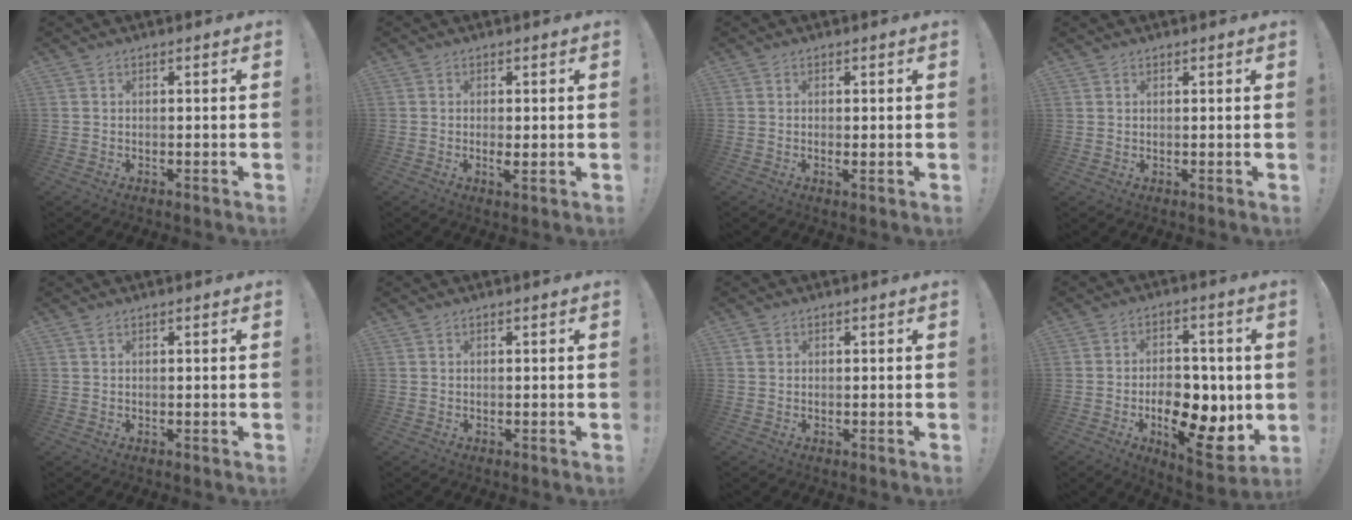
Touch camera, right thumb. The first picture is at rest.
{"total": 2.1, "force": [0.0, 0.7, 2.0], "torque": [-0.026, -0.003, 0.001]}
{"total": 1.1, "force": [0.3, 0.4, 1.0], "torque": [-0.012, -0.004, 0.005]}
{"total": 2.0, "force": [1.2, 1.6, 0.0], "torque": [0.012, -0.012, 0.019]}
{"total": 0.9, "force": [0.6, 0.2, 0.6], "torque": [-0.005, -0.003, 0.009]}
{"total": 0.0}
{"total": 0.9, "force": [0.4, 0.7, 0.2], "torque": [0.003, 0.001, 0.007]}
{"total": 16.2, "force": [-3.5, 9.7, 12.5], "torque": [-0.160, 0.007, -0.048]}